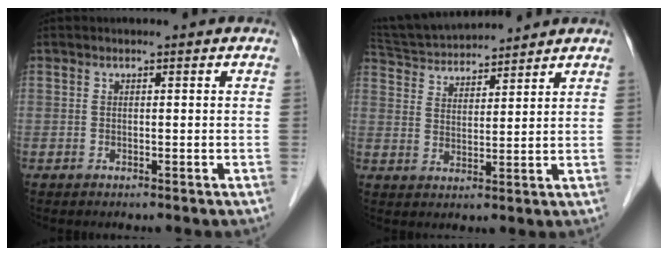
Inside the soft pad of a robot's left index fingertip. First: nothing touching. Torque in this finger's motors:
{"motor_torque": [-0.42, -0.65, 0.12, 0.02]}